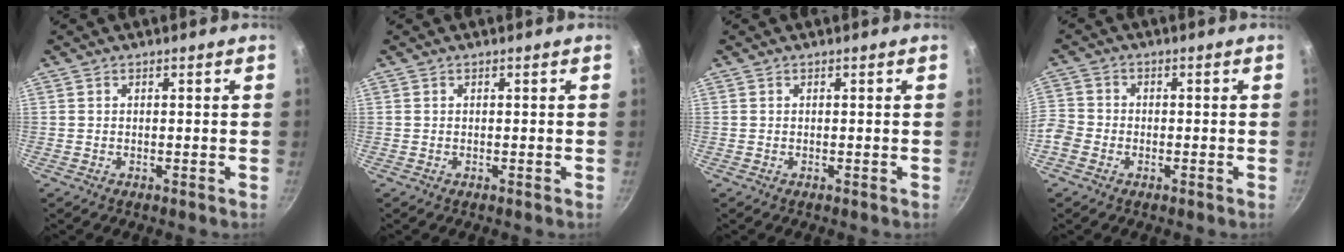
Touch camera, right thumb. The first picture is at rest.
{"total": 0.0}
{"total": 0.0}
{"total": 6.3, "force": [-2.4, 5.2, 2.6], "torque": [-0.059, 0.022, -0.060]}